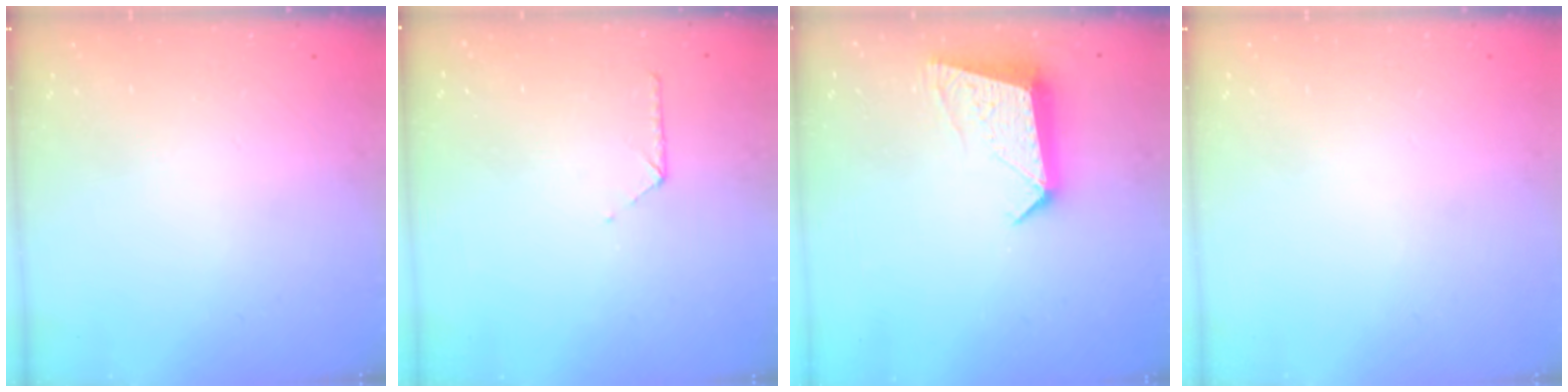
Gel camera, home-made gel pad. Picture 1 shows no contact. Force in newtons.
{"total": 6.9, "press": 6.9, "slide": 0.6}
{"total": 10.5, "press": 10.5, "slide": 1.0}
{"total": 0.0}